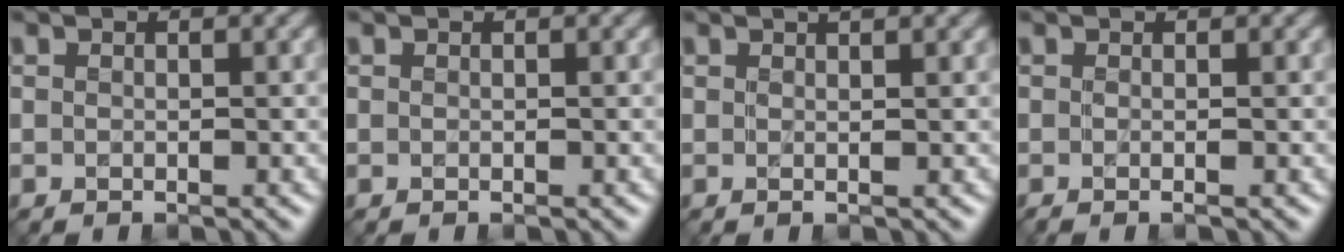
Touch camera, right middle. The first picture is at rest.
{"total": 0.0}
{"total": 3.0, "force": [1.5, 1.2, 2.4], "torque": [-0.015, 0.007, -0.008]}
{"total": 1.1, "force": [-0.2, 0.3, 1.0], "torque": [-0.014, -0.005, -0.007]}